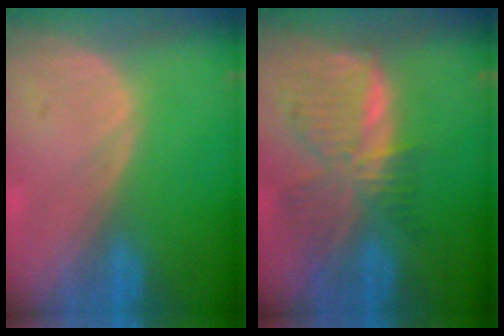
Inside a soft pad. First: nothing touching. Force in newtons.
{"total": 8.5, "press": 7.4, "slide": 4.2}